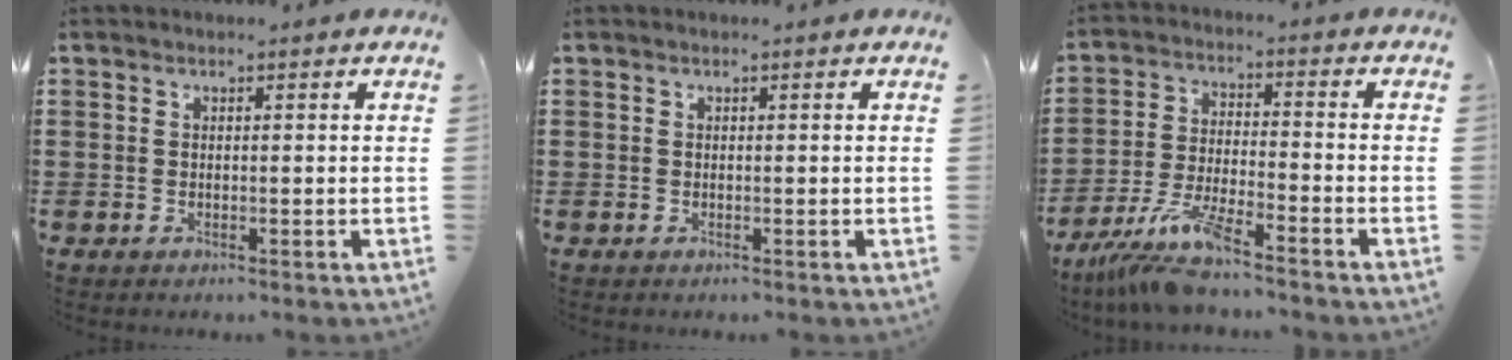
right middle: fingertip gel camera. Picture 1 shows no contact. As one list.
[{"total": 0.0}, {"total": 8.6, "force": [-7.2, 0.4, 4.7], "torque": [-0.108, -0.012, -0.142]}]